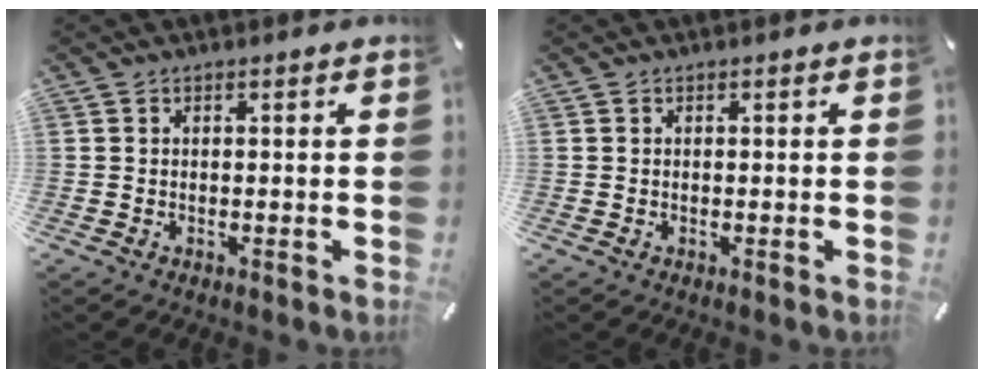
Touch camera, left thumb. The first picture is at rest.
{"total": 0.0}